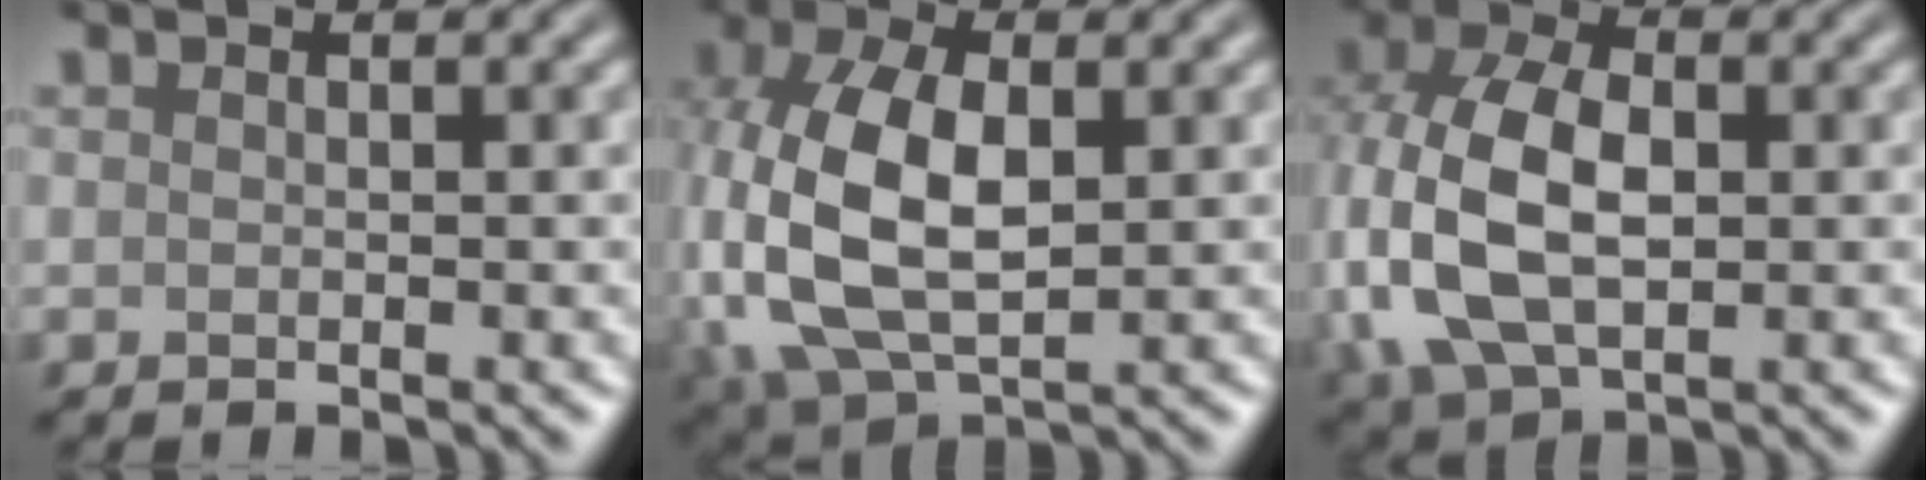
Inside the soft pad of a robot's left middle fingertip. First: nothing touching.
{"total": 10.4, "force": [0.0, 6.1, 8.5], "torque": [-0.204, -0.002, 0.003]}
{"total": 10.9, "force": [-0.4, 7.1, 8.2], "torque": [-0.204, 0.001, -0.011]}